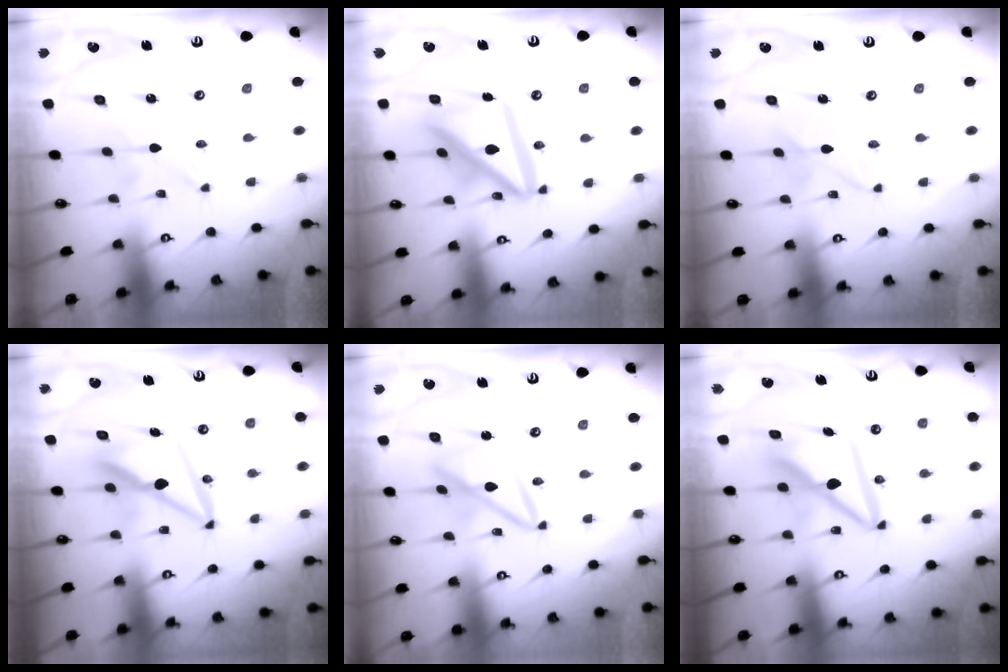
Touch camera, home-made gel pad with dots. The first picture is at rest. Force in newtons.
{"total": 18.4, "press": 18.3, "slide": 2.0}
{"total": 2.4, "press": 2.4, "slide": 0.3}
{"total": 8.6, "press": 8.4, "slide": 1.6}
{"total": 10.4, "press": 10.3, "slide": 1.1}
{"total": 9.7, "press": 9.7, "slide": 1.0}